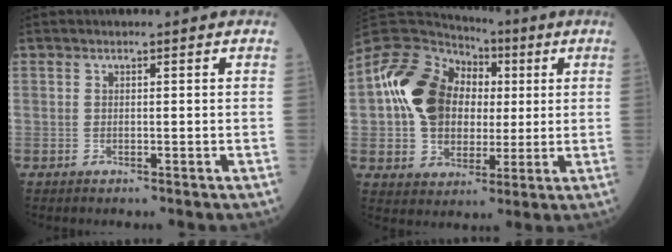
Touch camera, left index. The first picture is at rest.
{"total": 15.0, "force": [1.9, 11.7, 9.3], "torque": [-0.203, 0.043, 0.037]}